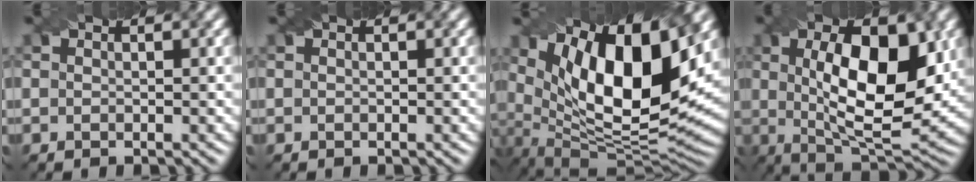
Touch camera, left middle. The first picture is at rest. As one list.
[{"total": 0.0}, {"total": 14.9, "force": [5.4, 5.7, 12.6], "torque": [-0.209, 0.000, 0.092]}, {"total": 11.1, "force": [1.5, 4.5, 10.1], "torque": [-0.151, 0.001, 0.028]}]